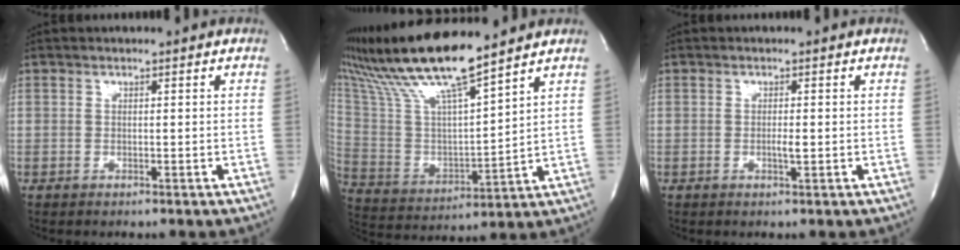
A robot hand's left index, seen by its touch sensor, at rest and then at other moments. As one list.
[{"total": 16.4, "force": [13.7, -0.1, 8.9], "torque": [-0.181, 0.002, 0.263]}, {"total": 1.1, "force": [-0.2, 0.0, 1.1], "torque": [-0.024, -0.003, -0.004]}]